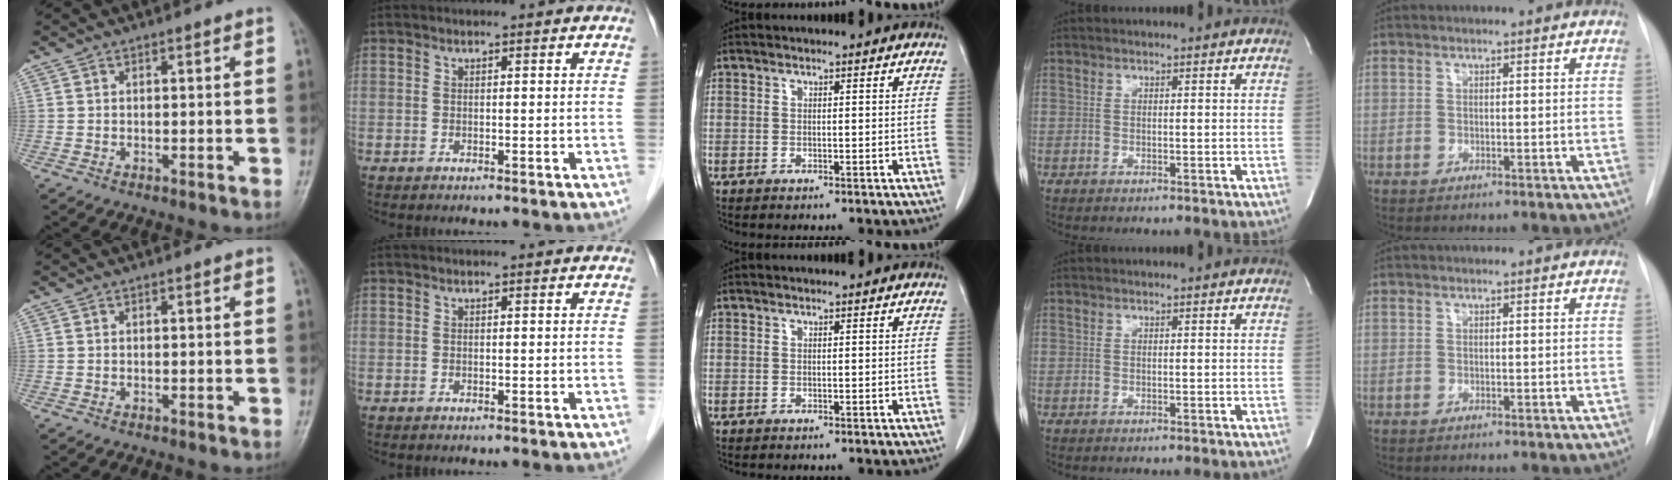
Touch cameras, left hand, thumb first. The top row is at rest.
{}